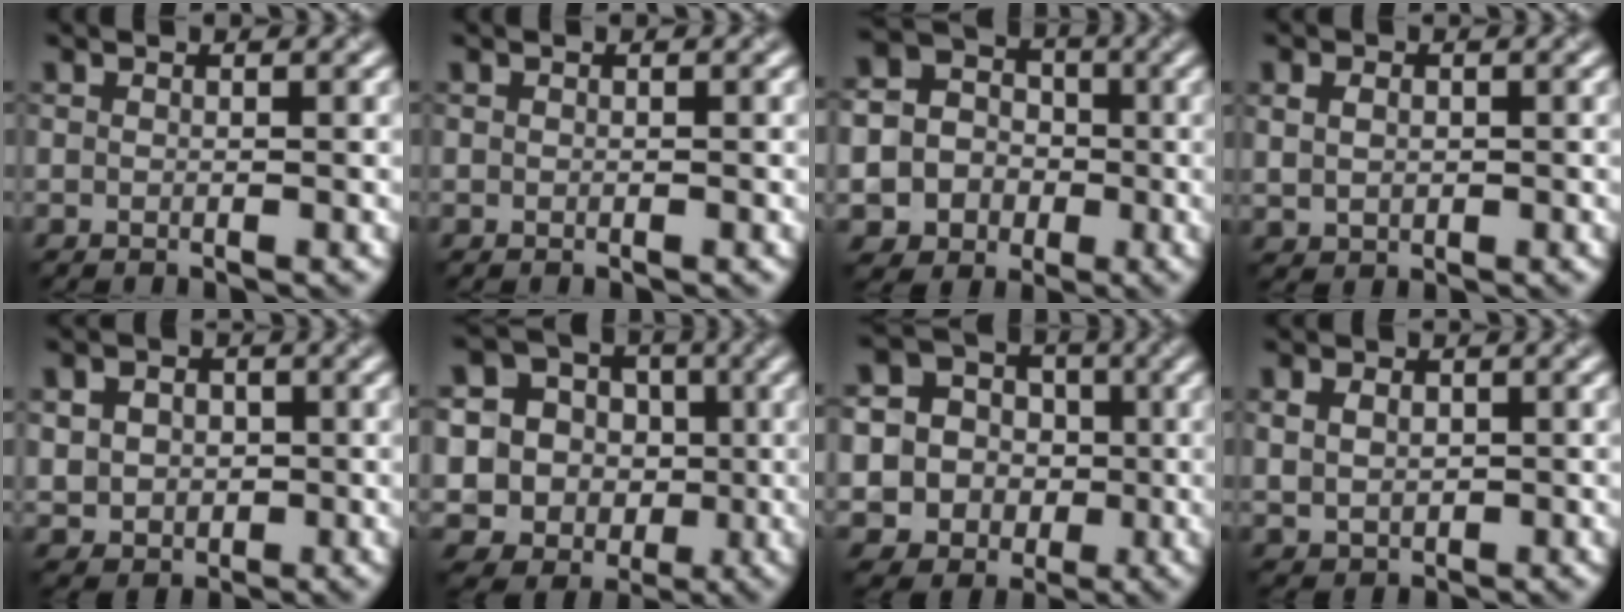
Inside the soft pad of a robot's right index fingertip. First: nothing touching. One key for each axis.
{"total": 0.0}
{"total": 10.2, "fx": -3.3, "fy": 9.4, "fz": 2.4, "tx": -0.068, "ty": -0.020, "tz": -0.072}
{"total": 2.2, "fx": 0.4, "fy": 1.8, "fz": 1.2, "tx": -0.030, "ty": -0.001, "tz": 0.015}
{"total": 4.7, "fx": 0.6, "fy": 4.0, "fz": 2.3, "tx": -0.053, "ty": 0.011, "tz": 0.001}
{"total": 11.9, "fx": -1.0, "fy": 11.2, "fz": 3.8, "tx": -0.108, "ty": 0.027, "tz": -0.032}
{"total": 10.4, "fx": -1.7, "fy": 9.9, "fz": 2.9, "tx": -0.086, "ty": 0.007, "tz": -0.044}
{"total": 2.9, "fx": 0.6, "fy": 2.2, "fz": 1.7, "tx": -0.040, "ty": -0.002, "tz": 0.018}